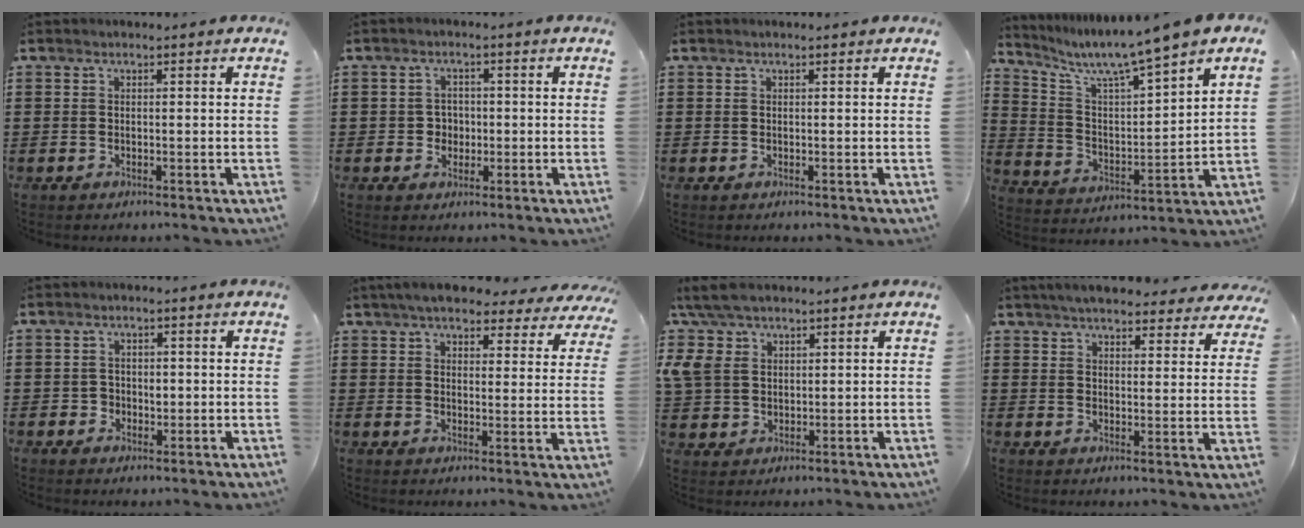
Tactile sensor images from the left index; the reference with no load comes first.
{"total": 2.7, "force": [-0.3, 2.5, 0.9], "torque": [-0.028, 0.007, -0.011]}
{"total": 0.0}
{"total": 7.0, "force": [6.0, -0.2, 3.5], "torque": [-0.093, -0.043, 0.096]}
{"total": 2.0, "force": [-0.2, 1.9, 0.5], "torque": [-0.018, 0.006, -0.009]}
{"total": 5.4, "force": [5.0, 0.8, 1.8], "torque": [-0.049, -0.019, 0.086]}
{"total": 7.1, "force": [4.1, 4.6, 3.6], "torque": [-0.105, 0.008, 0.075]}
{"total": 5.0, "force": [4.8, 0.6, 1.3], "torque": [-0.045, -0.015, 0.087]}